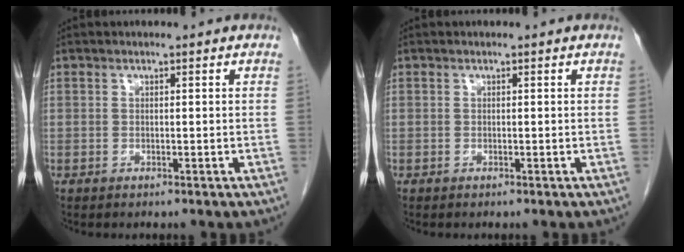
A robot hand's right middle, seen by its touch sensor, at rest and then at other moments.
{"total": 0.0}